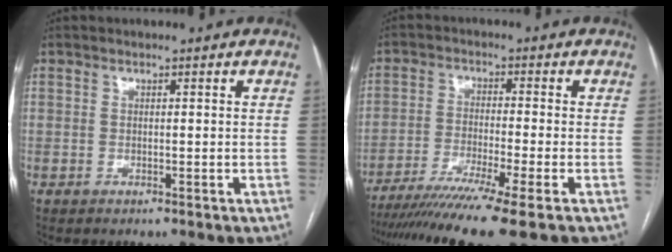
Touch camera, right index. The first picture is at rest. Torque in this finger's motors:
{"motor_torque": [1.25, -0.89, 0.92, 0.20]}